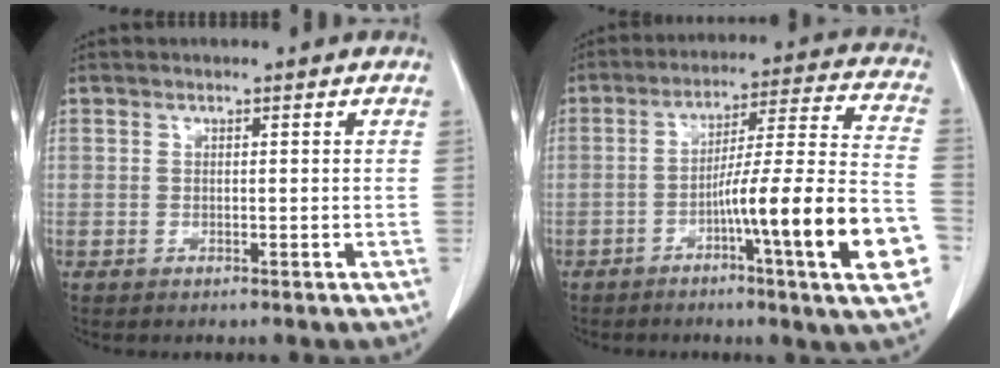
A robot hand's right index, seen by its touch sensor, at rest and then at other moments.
{"total": 18.8, "force": [-6.6, -0.4, 17.5], "torque": [-0.227, 0.004, -0.100]}